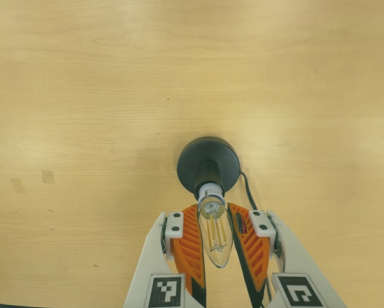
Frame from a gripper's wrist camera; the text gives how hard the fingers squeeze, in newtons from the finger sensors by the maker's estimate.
{"total": 11.4, "left": 11.1, "right": 11.7}